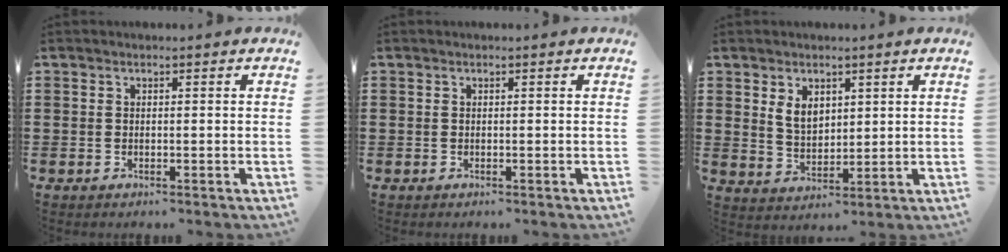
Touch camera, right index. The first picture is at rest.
{"total": 0.0}
{"total": 4.3, "force": [2.0, 2.8, 2.6], "torque": [-0.051, 0.007, 0.035]}